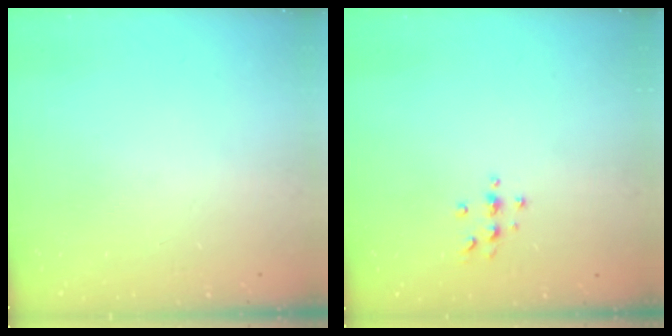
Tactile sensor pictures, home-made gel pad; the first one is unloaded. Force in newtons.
{"total": 3.3, "press": 3.3, "slide": 0.4}